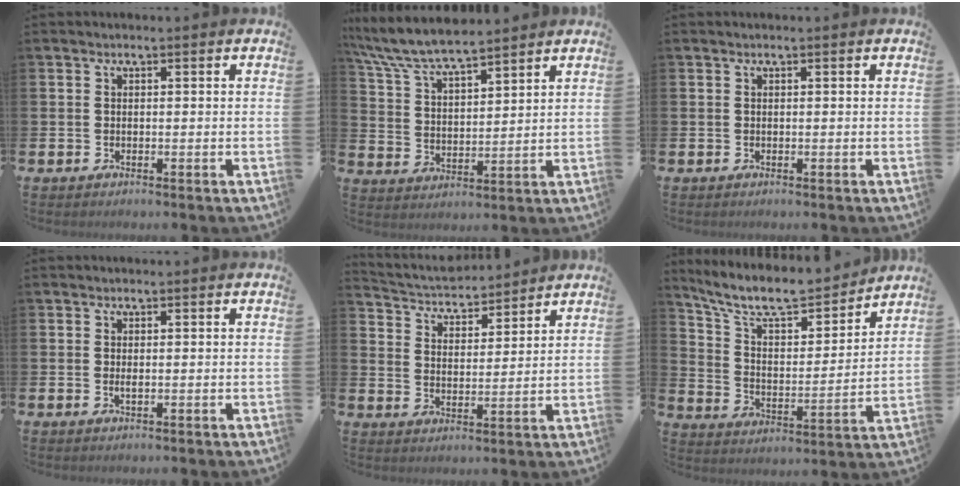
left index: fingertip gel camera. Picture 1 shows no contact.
{"total": 7.2, "force": [6.8, 1.0, 2.0], "torque": [-0.074, -0.033, 0.122]}
{"total": 0.0}
{"total": 0.6, "force": [0.0, 0.2, 0.6], "torque": [-0.012, 0.001, 0.000]}
{"total": 4.4, "force": [4.2, 1.1, 0.1], "torque": [-0.029, -0.031, 0.071]}
{"total": 9.6, "force": [8.6, 2.5, 3.5], "torque": [-0.102, -0.059, 0.147]}